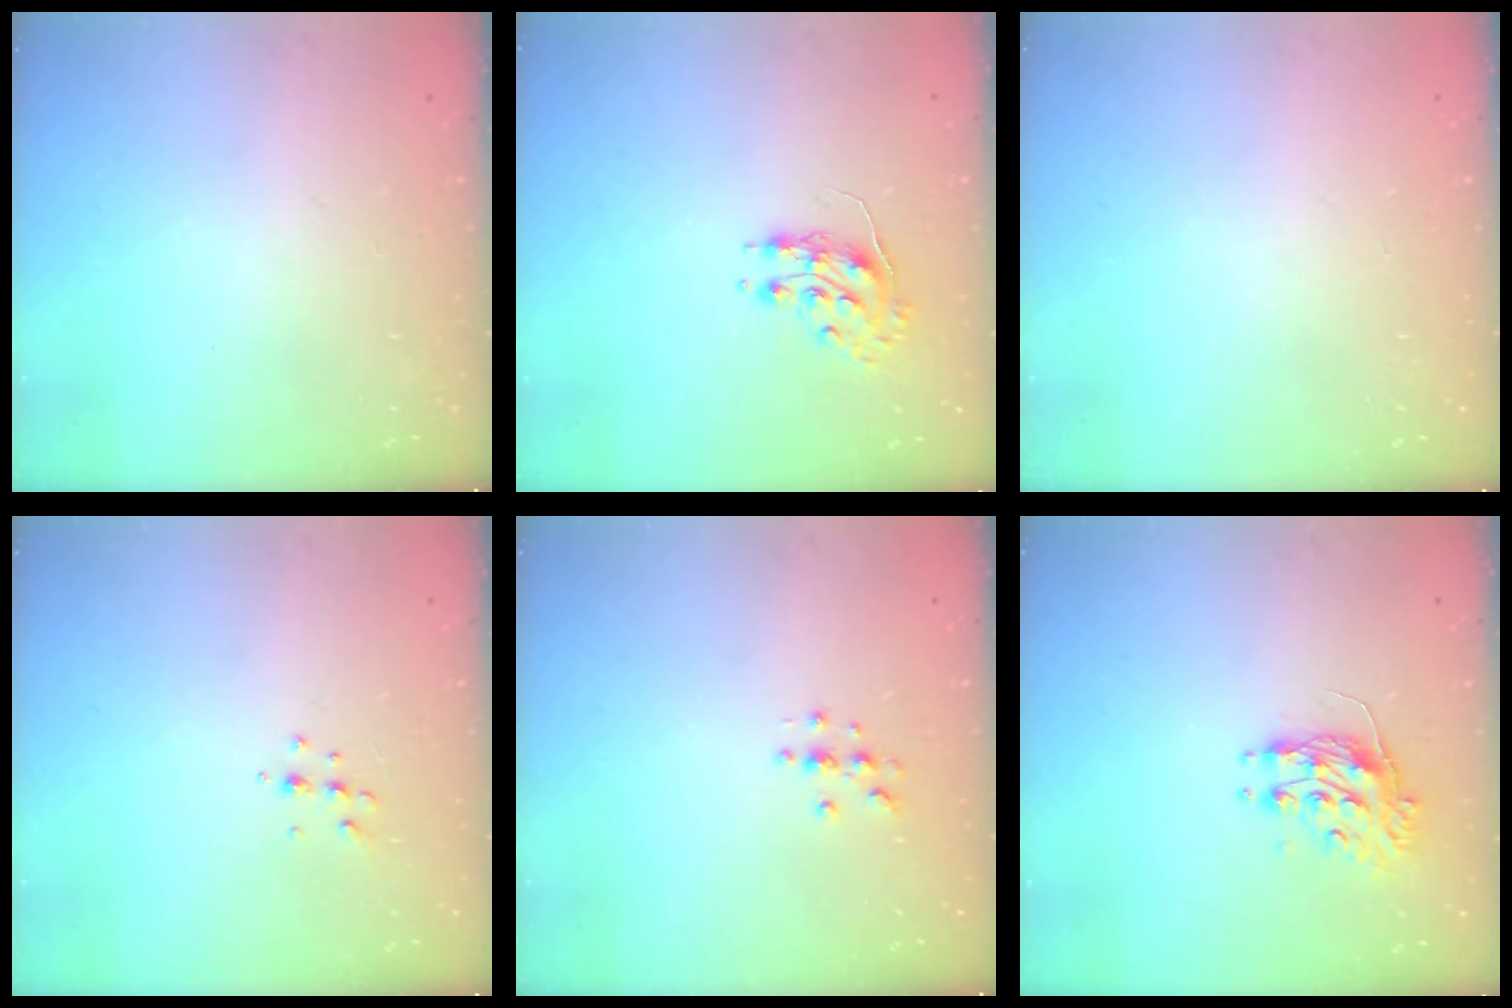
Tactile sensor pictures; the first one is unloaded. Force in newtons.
{"total": 8.6, "press": 8.6, "slide": 0.4}
{"total": 0.0}
{"total": 3.6, "press": 3.6, "slide": 0.7}
{"total": 3.2, "press": 3.2, "slide": 0.4}
{"total": 9.2, "press": 9.2, "slide": 0.1}